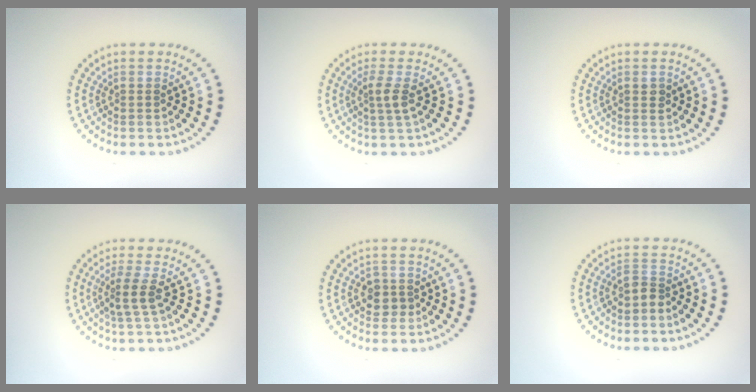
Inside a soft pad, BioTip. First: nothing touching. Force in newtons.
{"total": 1.8, "press": 1.3, "slide": 1.2}
{"total": 0.8, "press": 0.7, "slide": 0.3}
{"total": 2.0, "press": 1.5, "slide": 1.3}
{"total": 1.8, "press": 1.6, "slide": 0.6}
{"total": 1.5, "press": 1.1, "slide": 1.0}